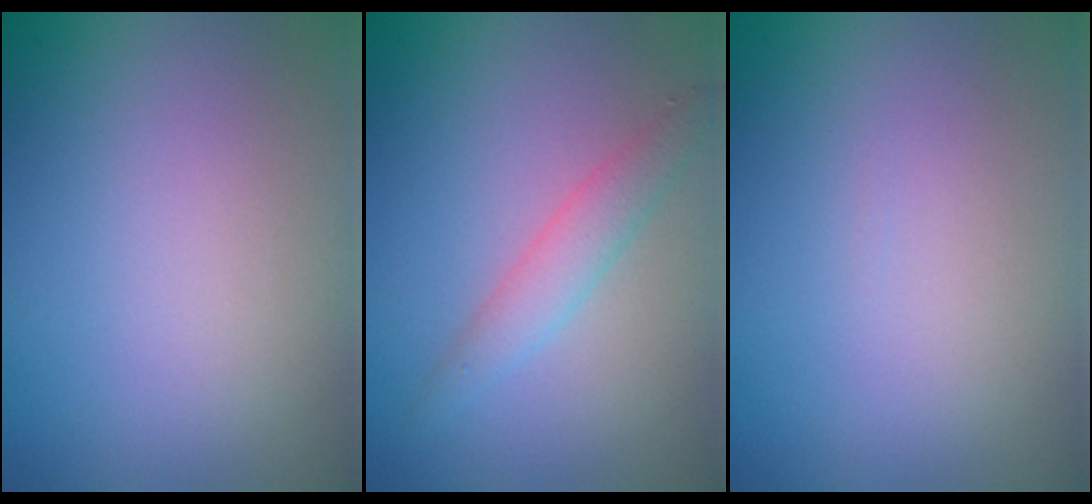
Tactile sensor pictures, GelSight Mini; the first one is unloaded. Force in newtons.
{"total": 2.2, "press": 2.2, "slide": 0.1}
{"total": 0.0}